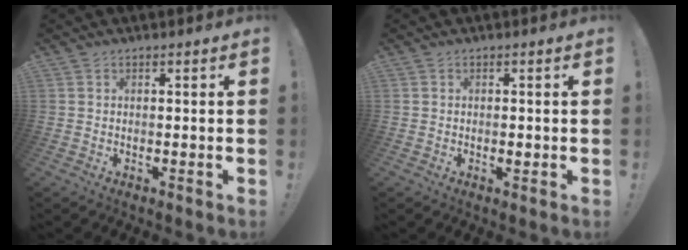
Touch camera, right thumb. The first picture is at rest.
{"total": 0.9, "force": [-0.4, 0.4, 0.7], "torque": [-0.003, -0.002, -0.008]}